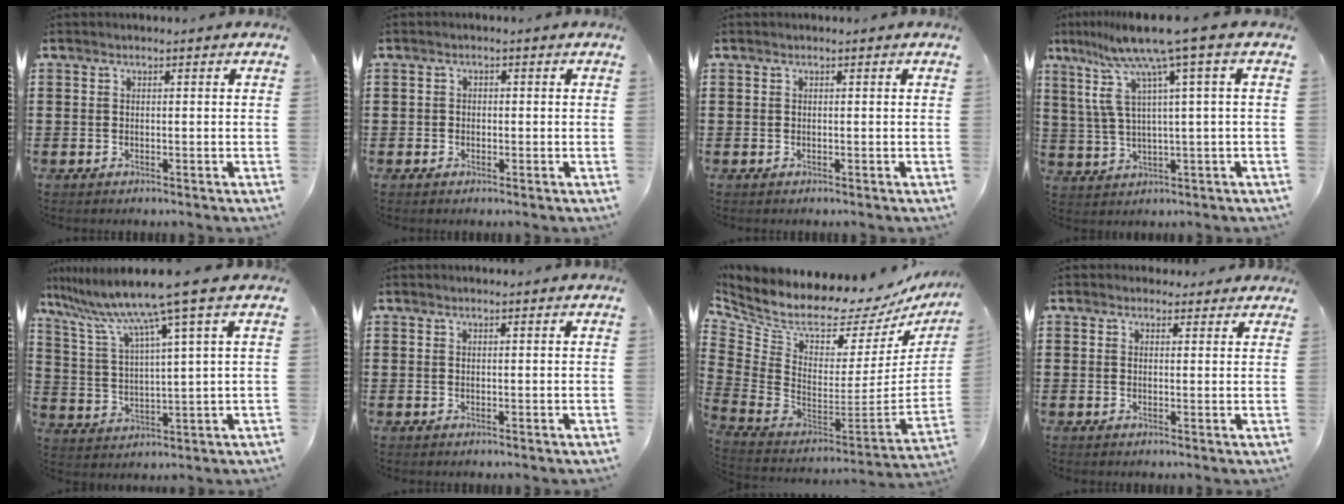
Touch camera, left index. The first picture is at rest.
{"total": 1.0, "force": [-0.5, 0.7, 0.4], "torque": [-0.009, 0.003, -0.011]}
{"total": 0.0}
{"total": 9.8, "force": [5.1, -0.3, 8.4], "torque": [-0.207, -0.036, 0.073]}
{"total": 10.2, "force": [7.4, -1.5, 6.9], "torque": [-0.162, -0.043, 0.113]}
{"total": 0.0}
{"total": 6.7, "force": [5.9, 2.2, 2.4], "torque": [-0.083, -0.075, 0.094]}
{"total": 1.5, "force": [1.3, 0.8, 0.2], "torque": [0.000, 0.001, 0.023]}